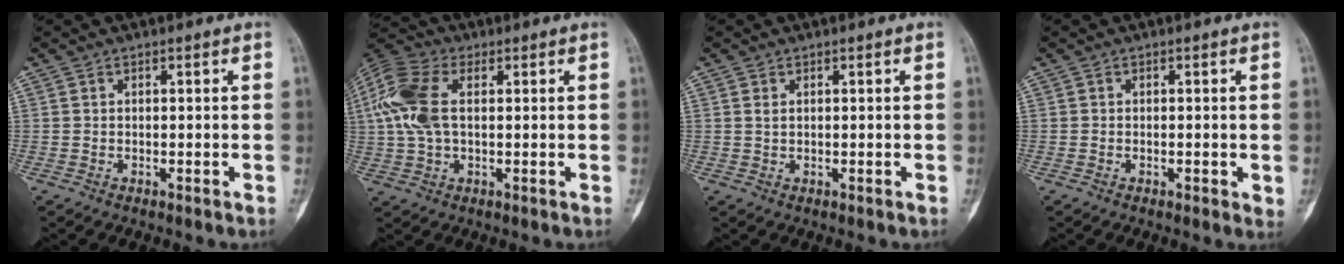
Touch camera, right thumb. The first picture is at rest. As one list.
[{"total": 12.7, "force": [2.3, 7.3, 10.1], "torque": [-0.240, 0.021, 0.042]}, {"total": 0.9, "force": [0.4, 0.5, 0.6], "torque": [-0.010, 0.001, 0.011]}, {"total": 1.9, "force": [-0.3, 0.7, 1.7], "torque": [-0.024, -0.004, -0.002]}]